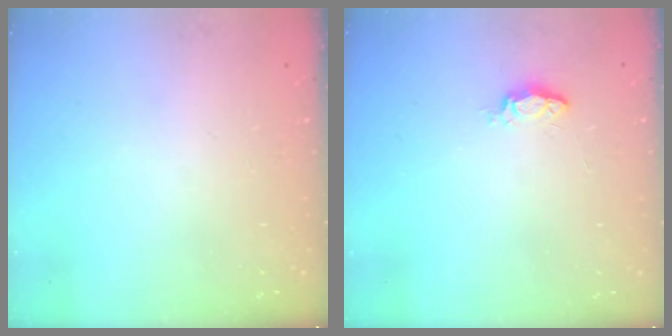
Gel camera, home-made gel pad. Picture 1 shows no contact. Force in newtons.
{"total": 3.5, "press": 3.5, "slide": 0.4}